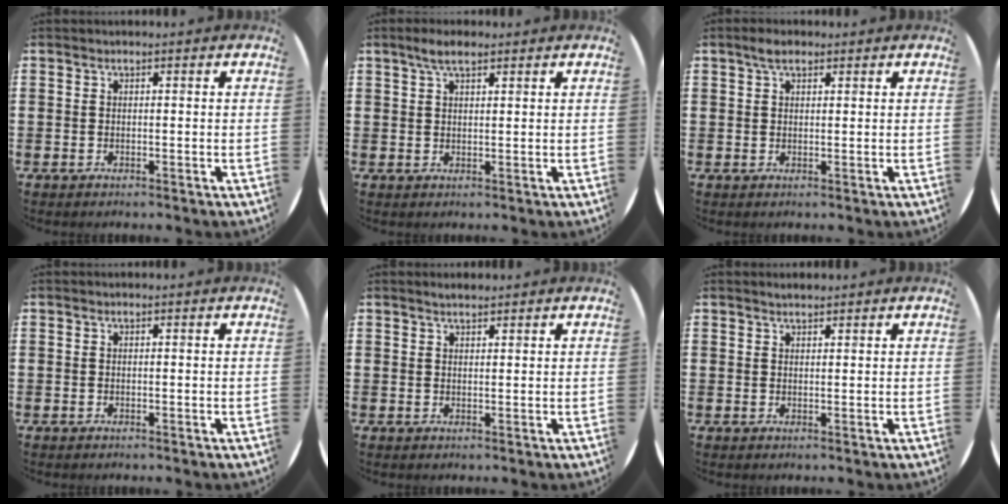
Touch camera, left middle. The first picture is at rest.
{"total": 3.1, "force": [2.2, 0.9, 2.0], "torque": [-0.036, 0.002, 0.038]}
{"total": 2.4, "force": [1.6, 1.0, 1.4], "torque": [-0.022, 0.003, 0.027]}
{"total": 0.0}
{"total": 1.3, "force": [1.2, 0.2, 0.4], "torque": [-0.008, 0.003, 0.022]}
{"total": 1.1, "force": [1.0, 0.2, 0.2], "torque": [-0.004, 0.002, 0.019]}